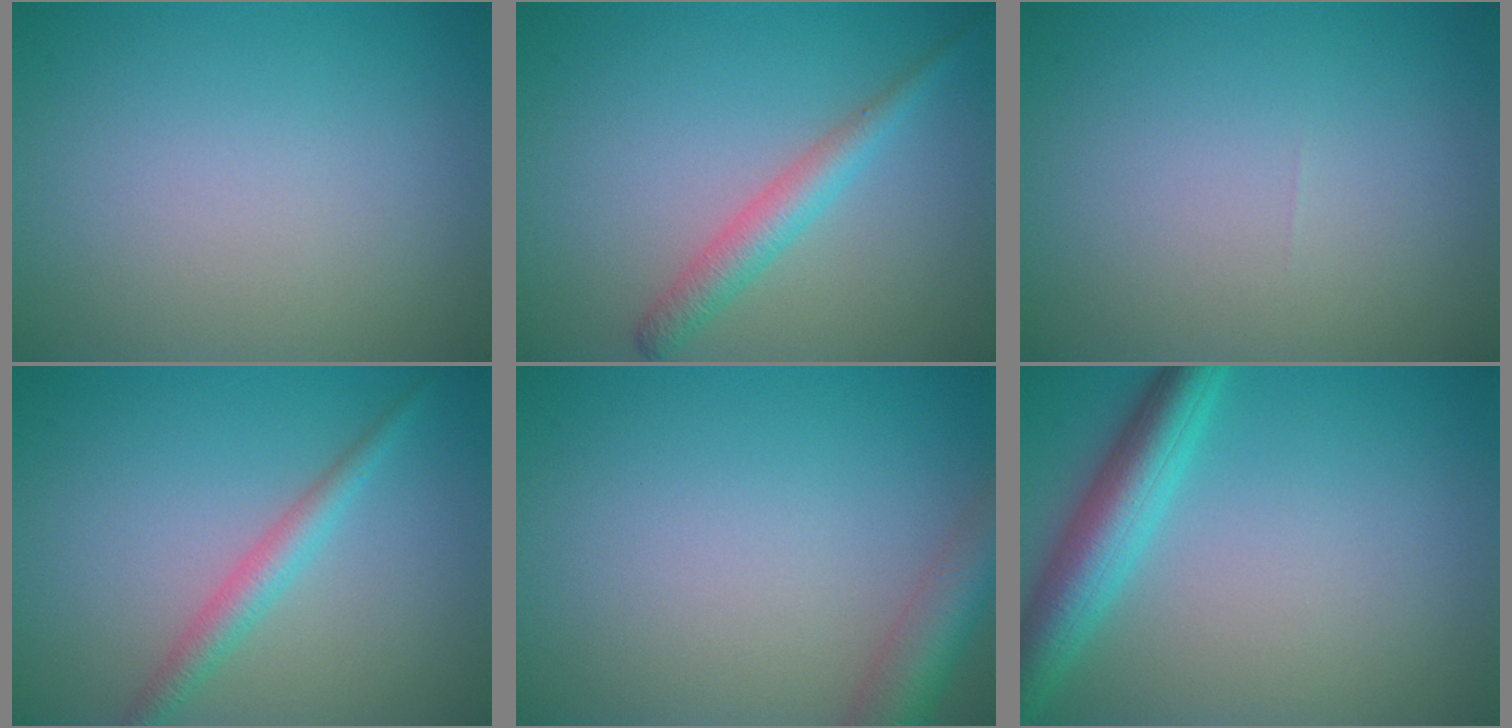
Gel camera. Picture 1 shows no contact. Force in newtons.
{"total": 2.7, "press": 2.7, "slide": 0.1}
{"total": 0.0}
{"total": 2.3, "press": 2.3, "slide": 0.1}
{"total": 3.9, "press": 3.9, "slide": 0.2}
{"total": 5.2, "press": 5.2, "slide": 0.3}